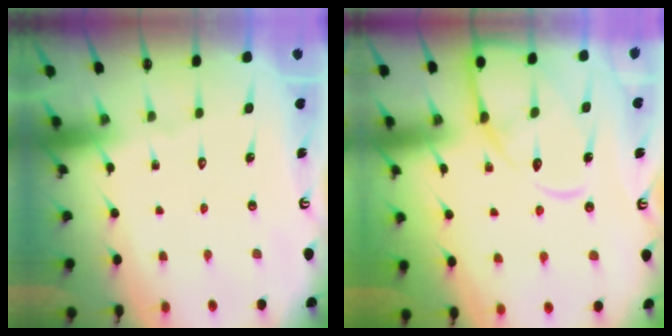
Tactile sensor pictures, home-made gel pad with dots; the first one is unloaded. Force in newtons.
{"total": 12.1, "press": 12.0, "slide": 1.2}